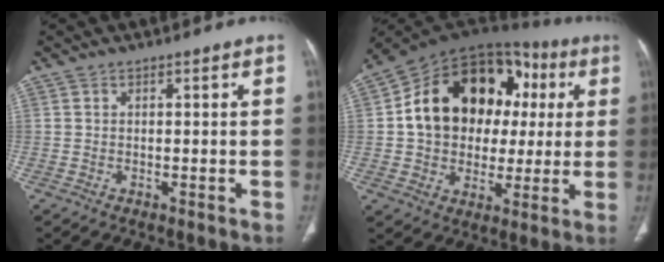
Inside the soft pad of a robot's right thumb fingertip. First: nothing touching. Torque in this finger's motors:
{"motor_torque": [2.27, 2.74, 1.33, -0.07, 0.19]}